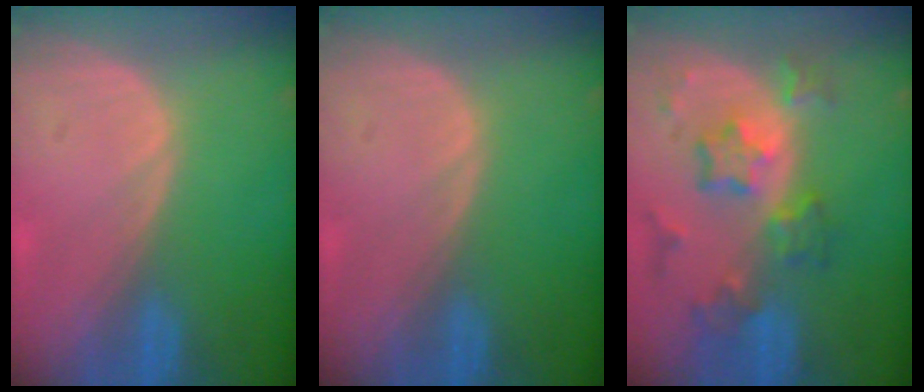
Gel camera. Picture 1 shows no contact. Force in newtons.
{"total": 0.0}
{"total": 8.4, "press": 7.4, "slide": 4.0}